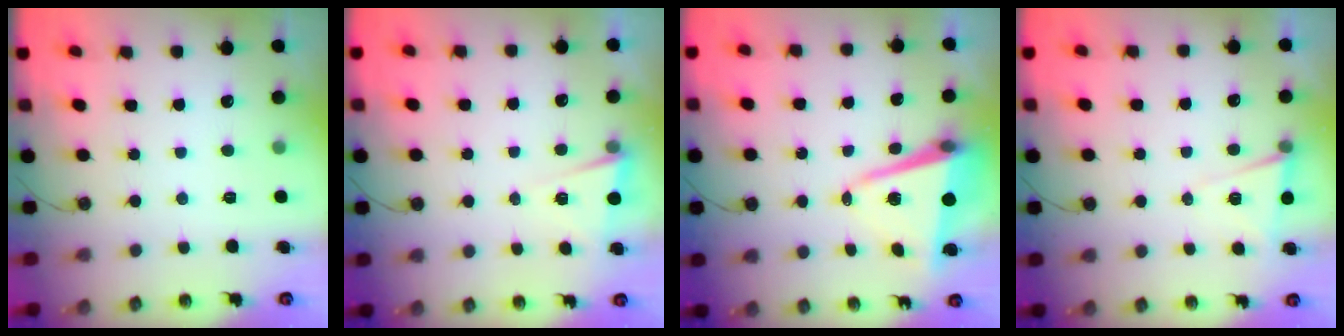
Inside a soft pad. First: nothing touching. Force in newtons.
{"total": 3.0, "press": 2.8, "slide": 0.9}
{"total": 9.5, "press": 9.3, "slide": 1.7}
{"total": 5.6, "press": 4.2, "slide": 3.7}